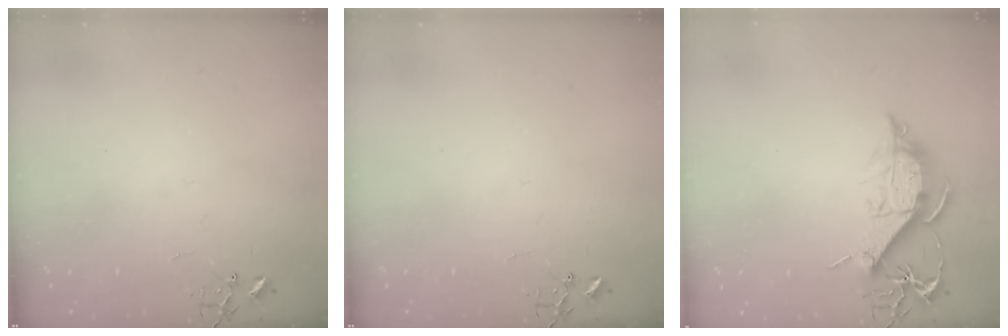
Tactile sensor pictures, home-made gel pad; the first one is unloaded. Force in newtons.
{"total": 0.0}
{"total": 12.5, "press": 12.5, "slide": 0.7}